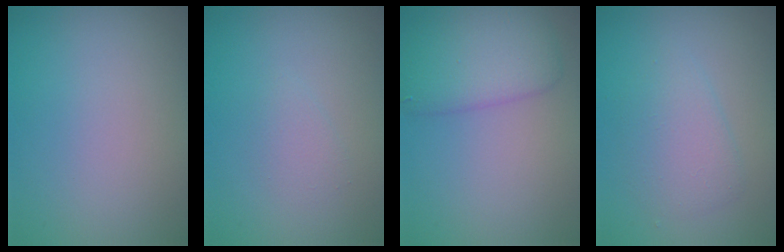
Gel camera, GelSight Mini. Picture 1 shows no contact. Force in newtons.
{"total": 1.1, "press": 1.1, "slide": 0.1}
{"total": 3.8, "press": 3.8, "slide": 0.1}
{"total": 2.6, "press": 2.6, "slide": 0.1}